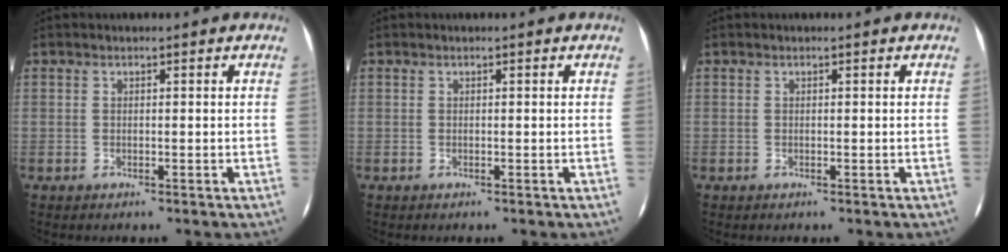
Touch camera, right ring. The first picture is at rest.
{"total": 0.0}
{"total": 0.0}